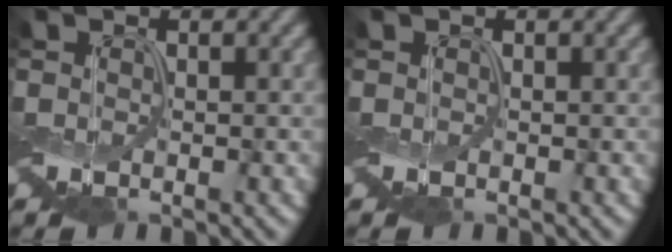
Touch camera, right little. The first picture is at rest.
{"total": 0.0}